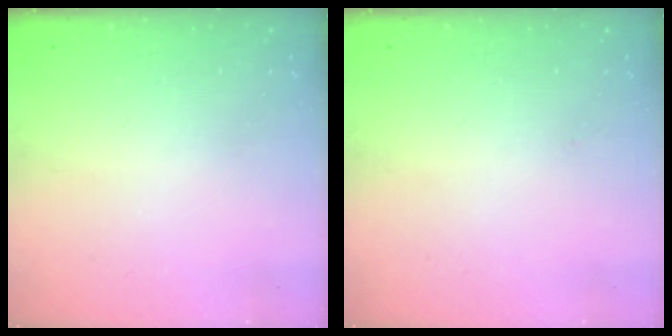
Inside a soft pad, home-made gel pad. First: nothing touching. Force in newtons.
{"total": 9.0, "press": 1.4, "slide": 8.9}